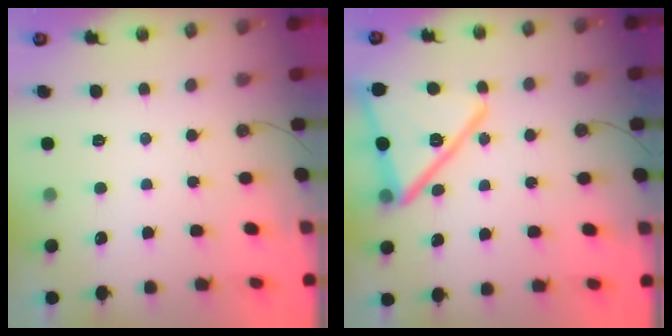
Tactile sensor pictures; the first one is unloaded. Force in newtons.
{"total": 20.6, "press": 20.5, "slide": 1.4}